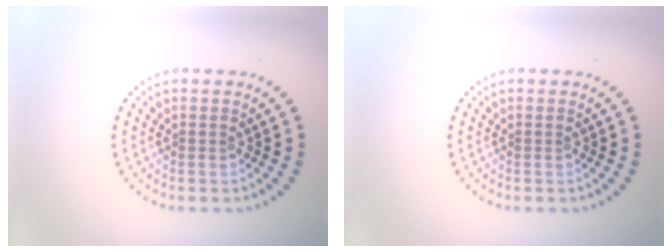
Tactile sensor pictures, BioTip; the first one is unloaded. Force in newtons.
{"total": 0.0}